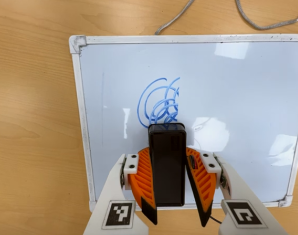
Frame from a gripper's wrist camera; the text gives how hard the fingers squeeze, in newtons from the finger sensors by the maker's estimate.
{"total": 8.4, "left": 7.9, "right": 8.8}